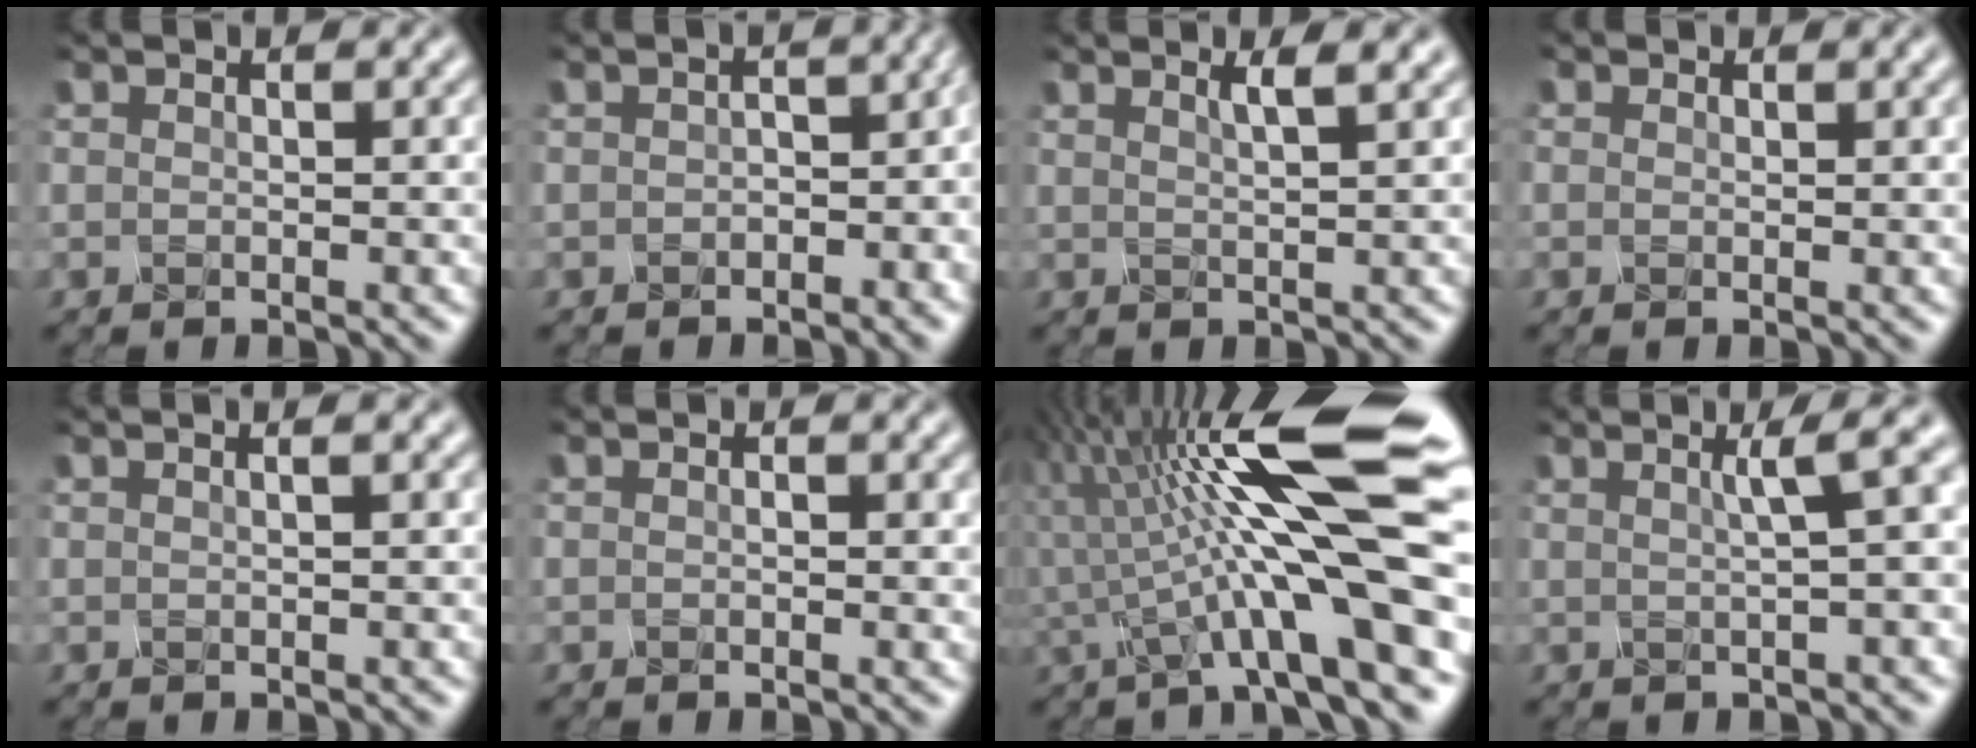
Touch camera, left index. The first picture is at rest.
{"total": 4.9, "force": [-1.5, 2.9, 3.7], "torque": [-0.030, 0.001, -0.007]}
{"total": 1.7, "force": [1.1, 0.0, 1.3], "torque": [0.003, 0.014, 0.008]}
{"total": 1.0, "force": [-0.4, -0.6, -0.7], "torque": [0.004, -0.004, 0.013]}
{"total": 3.0, "force": [1.4, 1.5, 2.2], "torque": [-0.014, 0.033, 0.006]}
{"total": 0.6, "force": [-0.5, -0.4, 0.0], "torque": [-0.002, -0.009, 0.011]}
{"total": 12.5, "force": [-0.5, 1.7, 12.4], "torque": [-0.205, 0.025, 0.009]}
{"total": 3.3, "force": [0.6, 0.2, 3.2], "torque": [-0.033, 0.016, 0.025]}